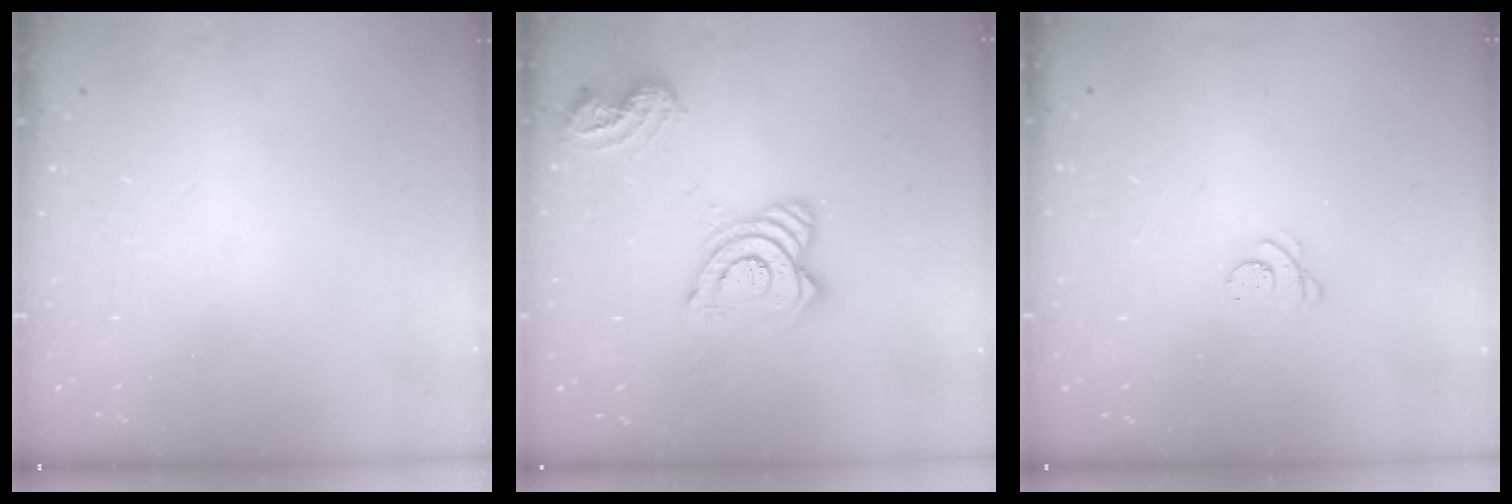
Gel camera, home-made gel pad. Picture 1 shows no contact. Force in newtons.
{"total": 14.9, "press": 14.8, "slide": 1.6}
{"total": 2.8, "press": 2.8, "slide": 0.4}